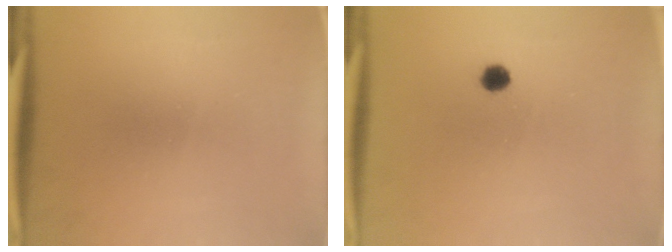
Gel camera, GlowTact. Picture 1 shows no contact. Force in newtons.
{"total": 1.8}